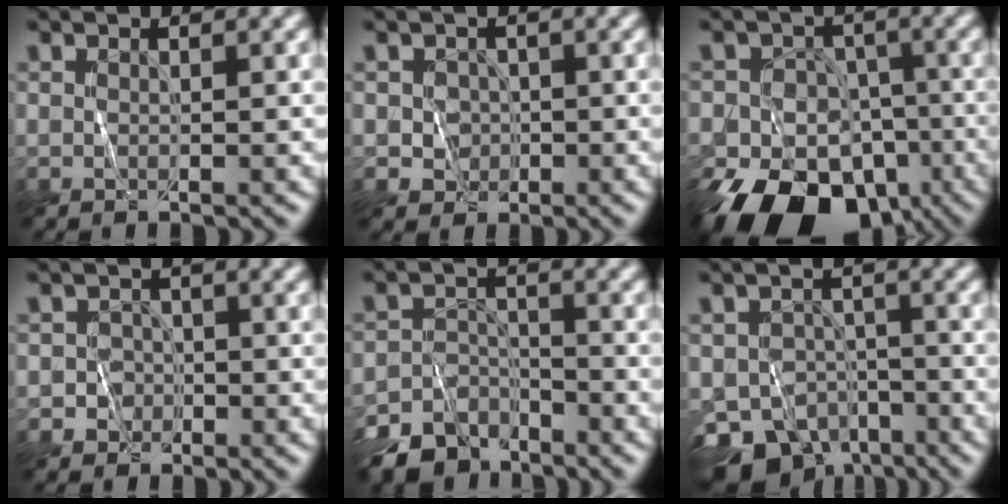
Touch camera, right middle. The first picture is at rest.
{"total": 1.9, "force": [-0.3, 1.8, 0.6], "torque": [-0.003, 0.000, -0.009]}
{"total": 15.5, "force": [-9.3, 10.7, 6.2], "torque": [-0.078, -0.032, -0.168]}
{"total": 1.7, "force": [-0.8, 1.5, 0.0], "torque": [0.013, 0.007, -0.016]}
{"total": 7.3, "force": [-5.8, 4.2, 1.3], "torque": [-0.008, -0.012, -0.092]}
{"total": 8.9, "force": [-5.7, 5.6, 3.8], "torque": [-0.066, -0.027, -0.091]}